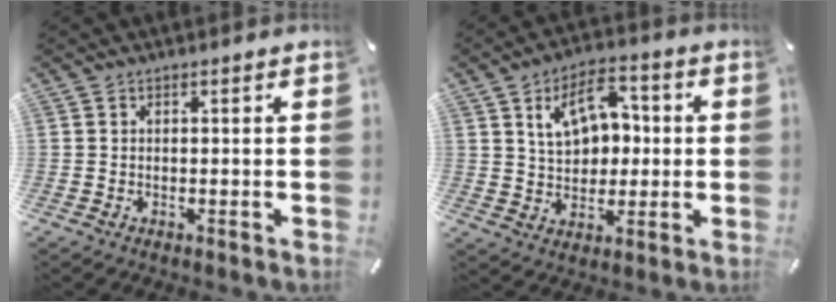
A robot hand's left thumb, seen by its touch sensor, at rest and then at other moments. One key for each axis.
{"total": 11.6, "fx": 3.1, "fy": 8.5, "fz": 7.2, "tx": -0.105, "ty": 0.006, "tz": 0.055}